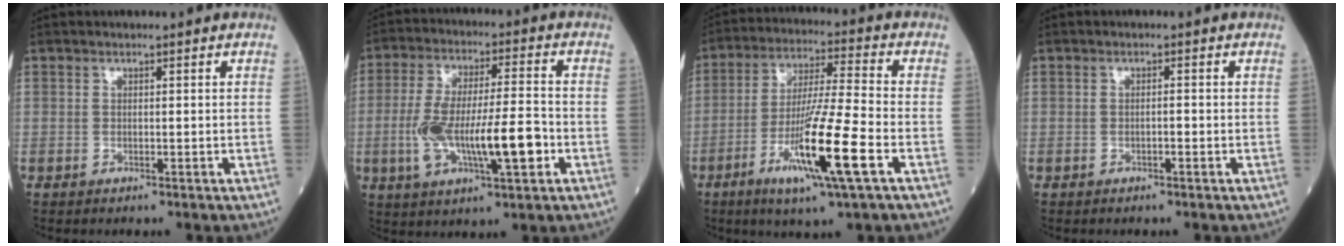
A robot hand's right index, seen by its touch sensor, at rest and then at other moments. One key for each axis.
{"total": 13.4, "fx": -3.2, "fy": 2.7, "fz": 12.7, "tx": -0.243, "ty": 0.006, "tz": -0.051}
{"total": 13.9, "fx": -5.5, "fy": -0.3, "fz": 12.7, "tx": -0.244, "ty": -0.021, "tz": -0.102}
{"total": 0.8, "fx": -0.3, "fy": 0.0, "fz": 0.7, "tx": -0.013, "ty": 0.002, "tz": -0.005}